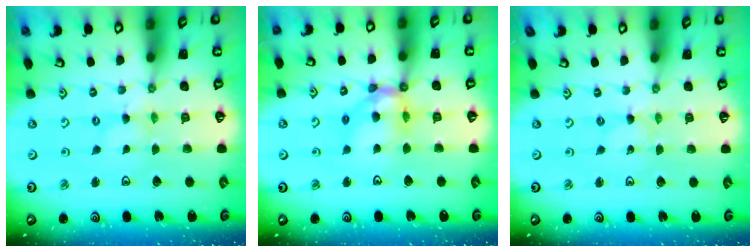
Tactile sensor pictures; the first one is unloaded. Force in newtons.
{"total": 11.9, "press": 11.8, "slide": 1.4}
{"total": 0.0}